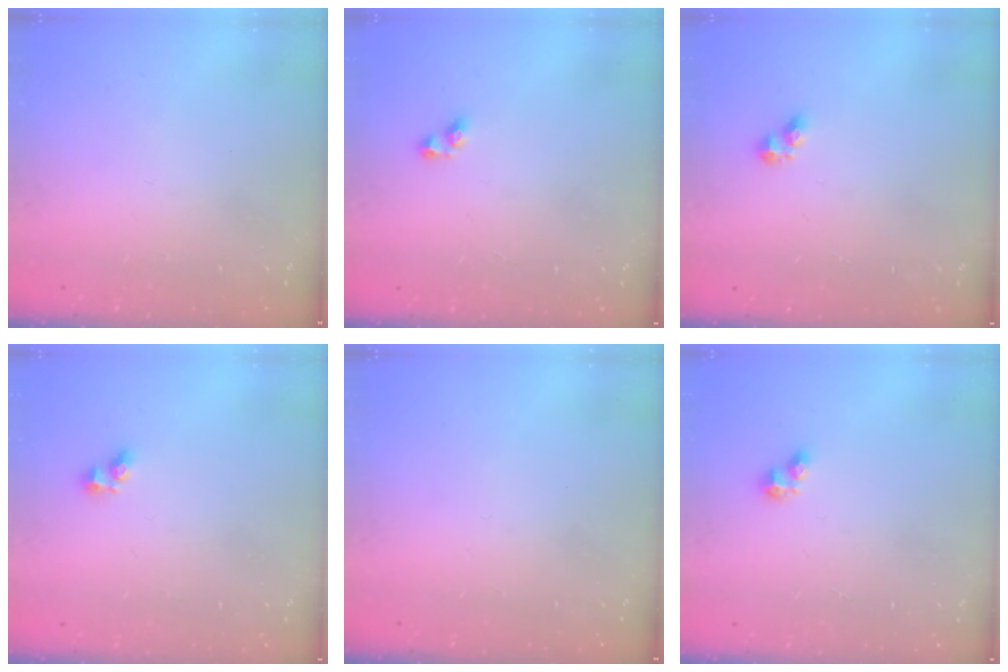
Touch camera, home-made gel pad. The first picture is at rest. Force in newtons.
{"total": 2.6, "press": 2.6, "slide": 0.2}
{"total": 4.1, "press": 4.1, "slide": 0.4}
{"total": 2.4, "press": 2.4, "slide": 0.2}
{"total": 0.0}
{"total": 3.6, "press": 3.6, "slide": 0.5}